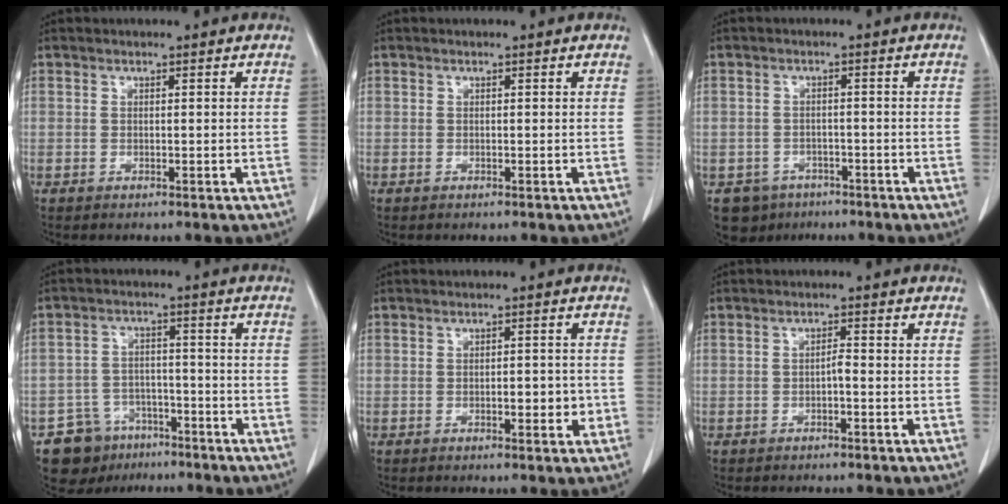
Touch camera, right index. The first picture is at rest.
{"total": 0.0}
{"total": 4.8, "force": [-3.0, 3.7, 0.3], "torque": [0.002, 0.008, -0.040]}
{"total": 8.0, "force": [-5.4, 5.8, 0.8], "torque": [-0.009, 0.022, -0.080]}
{"total": 3.3, "force": [-0.8, 1.3, 3.0], "torque": [-0.041, 0.002, -0.007]}
{"total": 1.2, "force": [-0.5, 0.2, 1.1], "torque": [-0.017, 0.003, -0.010]}